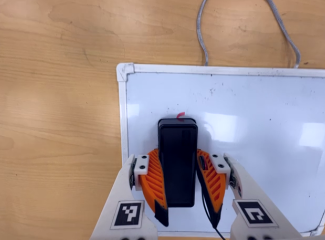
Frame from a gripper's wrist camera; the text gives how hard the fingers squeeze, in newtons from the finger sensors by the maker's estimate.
{"total": 12.9, "left": 12.3, "right": 13.5}